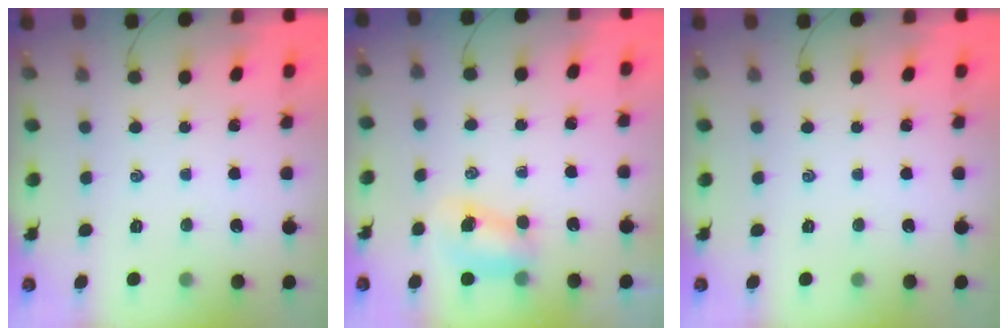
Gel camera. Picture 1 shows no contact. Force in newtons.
{"total": 7.0, "press": 6.9, "slide": 0.9}
{"total": 0.0}